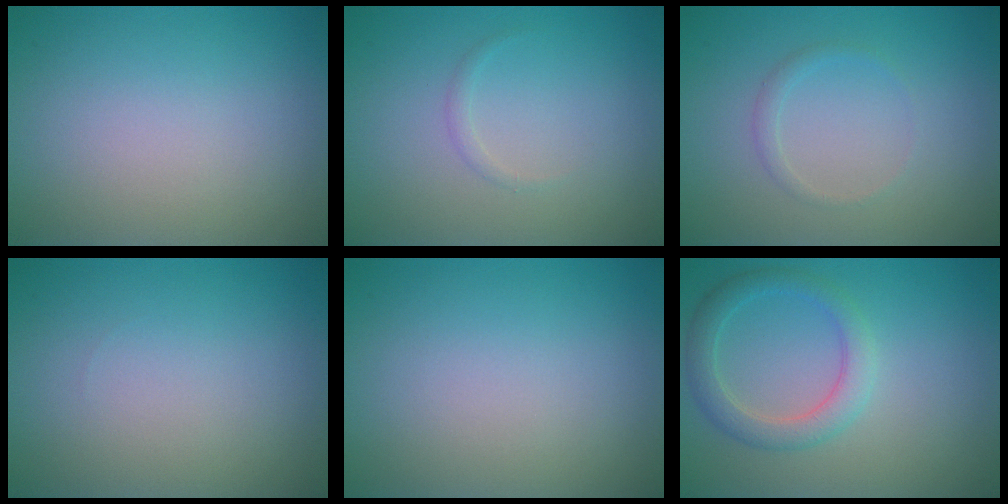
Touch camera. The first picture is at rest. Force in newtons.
{"total": 0.6, "press": 0.6, "slide": 0.1}
{"total": 0.9, "press": 0.9, "slide": 0.0}
{"total": 0.0}
{"total": 0.0}
{"total": 3.0, "press": 3.0, "slide": 0.1}